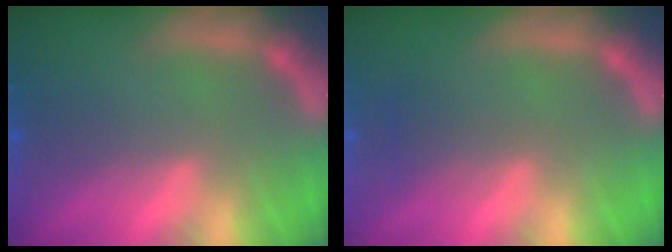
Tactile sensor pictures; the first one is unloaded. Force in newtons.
{"total": 1.5}